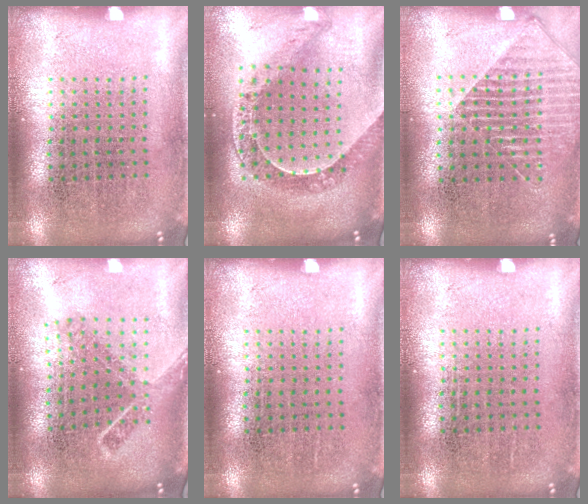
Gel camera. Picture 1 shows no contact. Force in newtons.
{"total": 1.2, "press": 1.2, "slide": 0.3}
{"total": 1.5, "press": 1.4, "slide": 0.7}
{"total": 1.8, "press": 1.4, "slide": 1.2}
{"total": 0.0}
{"total": 0.0}